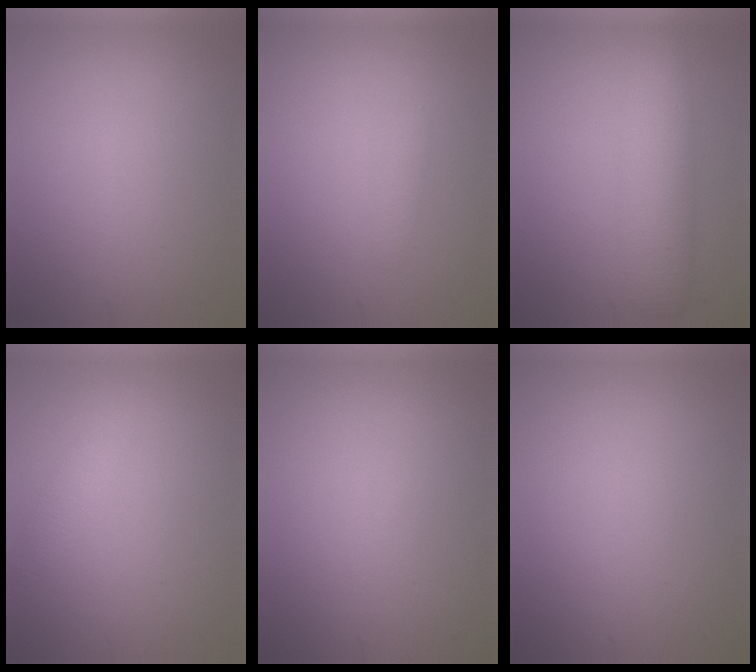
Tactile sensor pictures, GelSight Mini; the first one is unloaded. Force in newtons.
{"total": 0.7, "press": 0.7, "slide": 0.1}
{"total": 4.9, "press": 4.9, "slide": 0.1}
{"total": 1.8, "press": 1.8, "slide": 0.1}
{"total": 0.0}
{"total": 0.0}